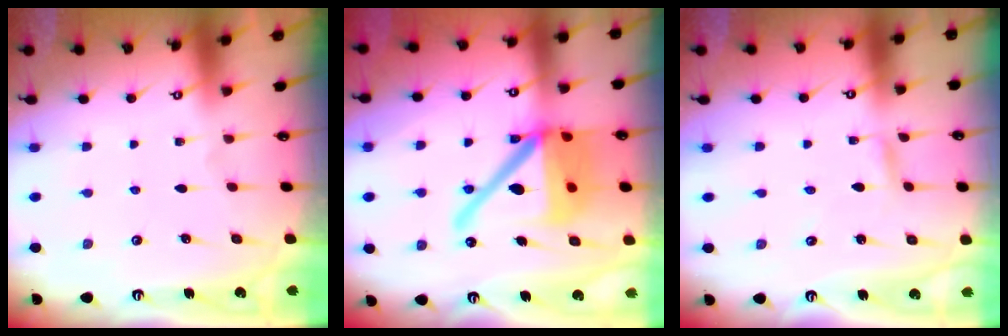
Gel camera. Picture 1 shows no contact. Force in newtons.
{"total": 21.3, "press": 21.1, "slide": 3.1}
{"total": 2.5, "press": 2.5, "slide": 0.2}